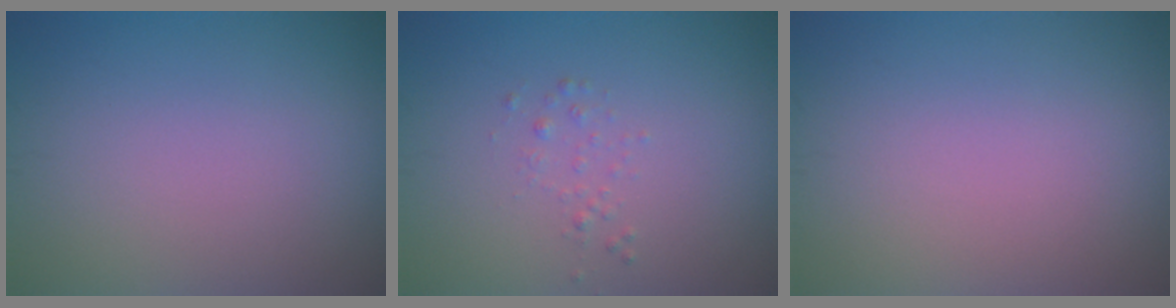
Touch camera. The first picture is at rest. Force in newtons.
{"total": 0.8, "press": 0.8, "slide": 0.1}
{"total": 0.0}